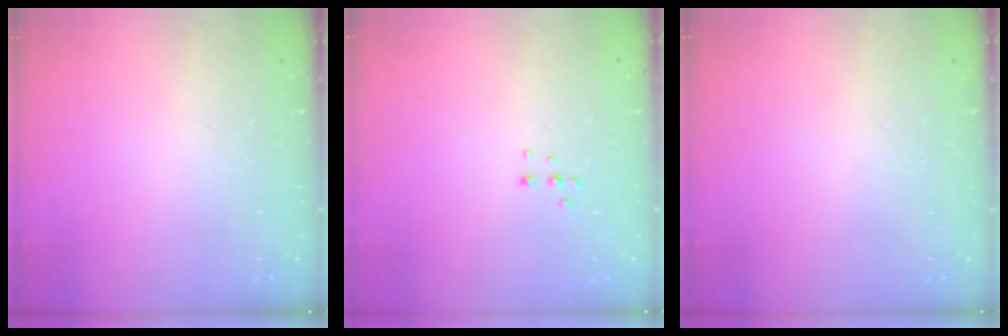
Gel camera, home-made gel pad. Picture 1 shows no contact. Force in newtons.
{"total": 4.4, "press": 4.4, "slide": 0.5}
{"total": 0.0}